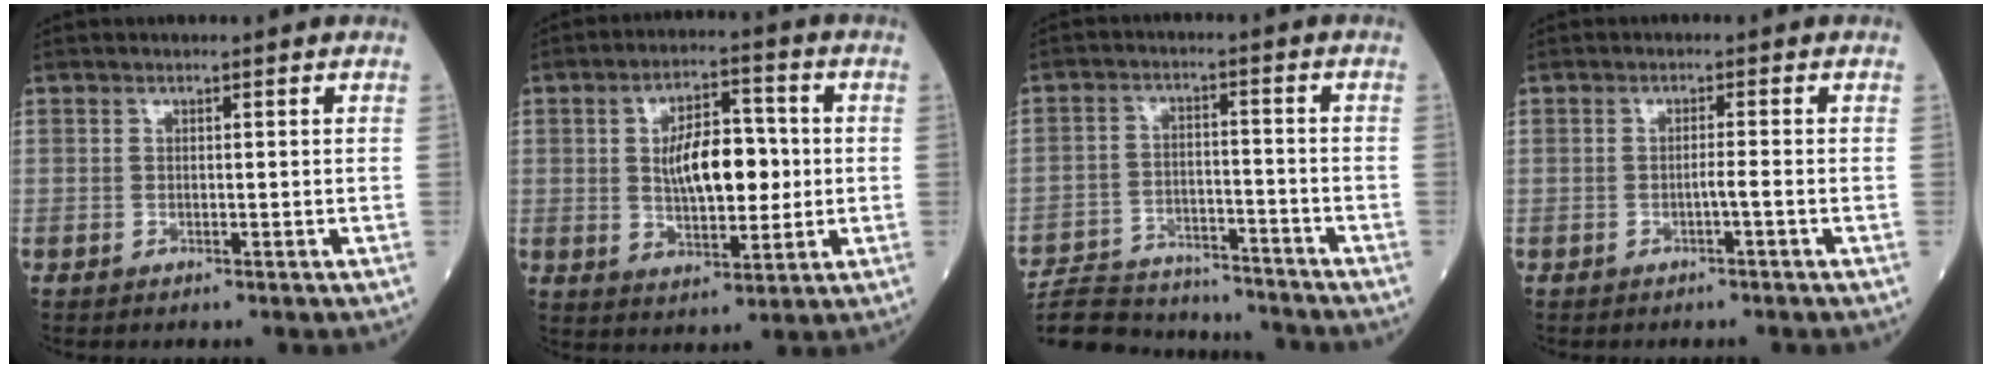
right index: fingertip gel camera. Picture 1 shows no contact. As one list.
[{"total": 10.2, "force": [0.6, 4.4, 9.2], "torque": [-0.159, 0.012, 0.014]}, {"total": 15.7, "force": [-14.8, 3.4, 3.8], "torque": [-0.078, 0.012, -0.222]}, {"total": 1.2, "force": [-0.7, -0.3, 0.9], "torque": [-0.012, 0.003, -0.013]}]